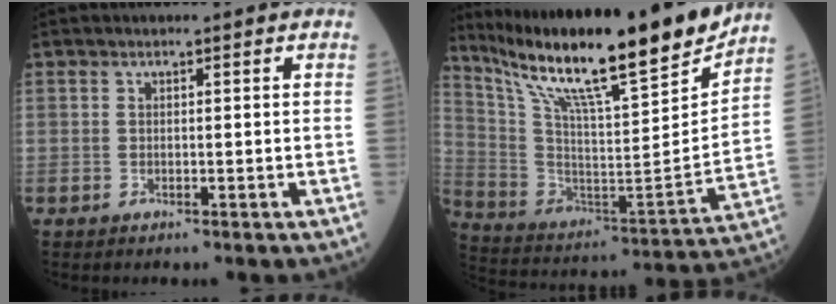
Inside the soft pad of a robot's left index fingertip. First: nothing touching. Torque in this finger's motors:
{"motor_torque": [0.19, -0.44, 0.73, 0.21]}